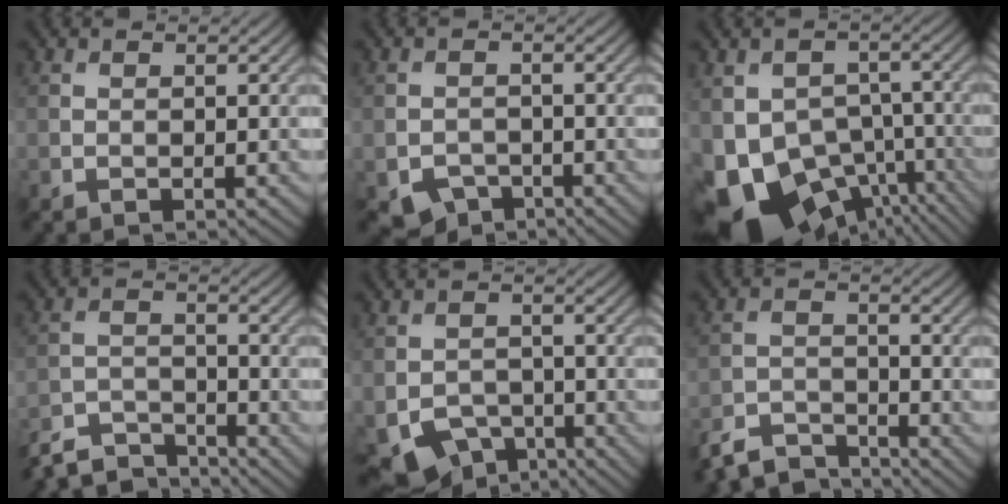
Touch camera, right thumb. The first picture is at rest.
{"total": 3.2, "force": [-2.3, 2.0, 1.0], "torque": [-0.019, -0.008, -0.043]}
{"total": 14.6, "force": [-7.1, 9.9, 8.1], "torque": [-0.181, -0.049, -0.096]}
{"total": 6.2, "force": [-5.8, 1.4, 1.7], "torque": [-0.033, -0.011, -0.112]}
{"total": 6.0, "force": [-3.6, 4.1, 2.6], "torque": [-0.053, -0.023, -0.056]}
{"total": 5.4, "force": [-5.1, 1.4, 1.4], "torque": [-0.026, -0.009, -0.102]}